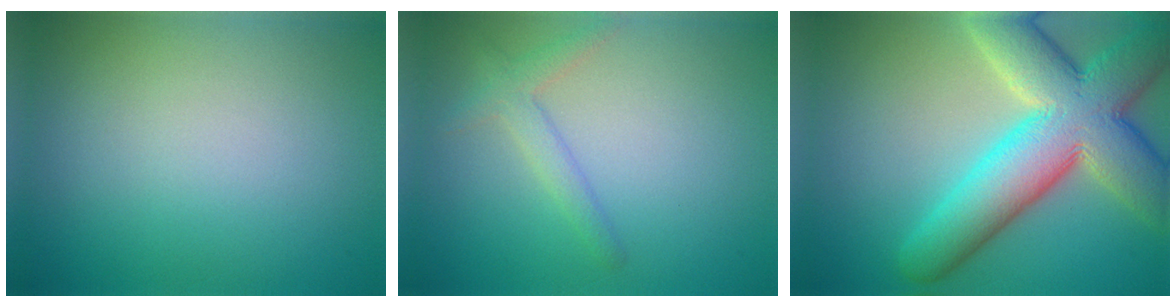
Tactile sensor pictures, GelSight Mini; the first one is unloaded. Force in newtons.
{"total": 2.0, "press": 2.0, "slide": 0.1}
{"total": 12.1, "press": 12.0, "slide": 0.8}